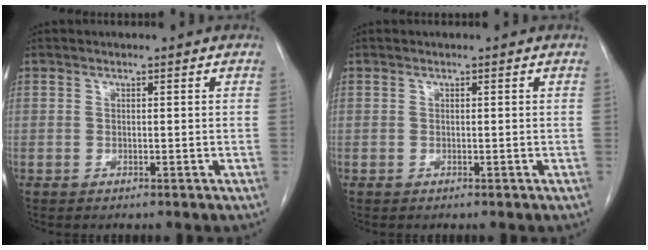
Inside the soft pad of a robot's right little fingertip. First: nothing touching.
{"total": 0.0}